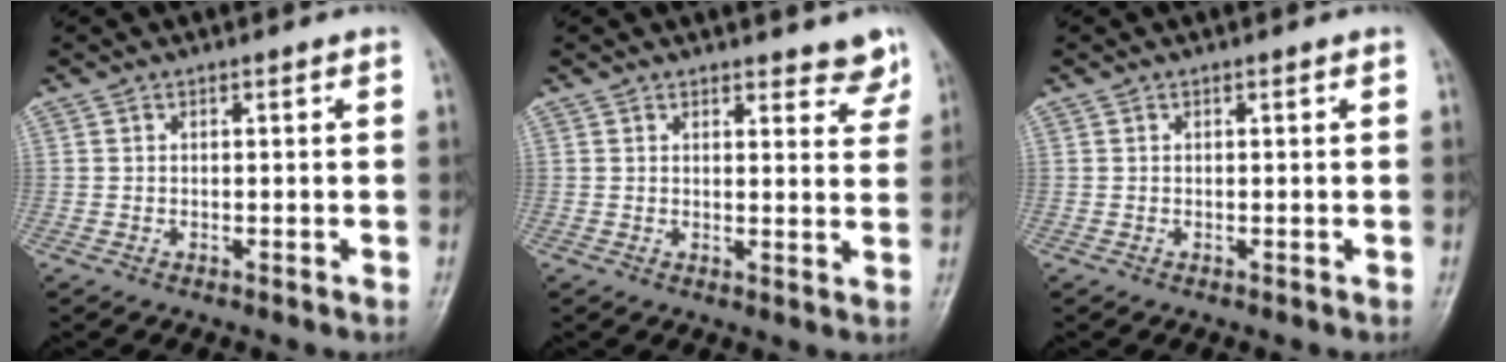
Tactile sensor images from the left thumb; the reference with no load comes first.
{"total": 5.3, "force": [4.7, 1.6, 1.9], "torque": [0.005, -0.029, 0.048]}
{"total": 0.0}